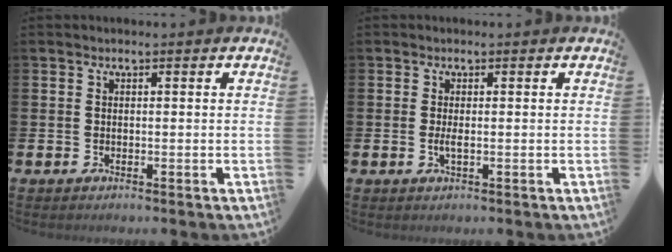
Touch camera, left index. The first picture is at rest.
{"total": 1.2, "force": [-0.2, 0.3, 1.1], "torque": [-0.029, 0.003, -0.003]}